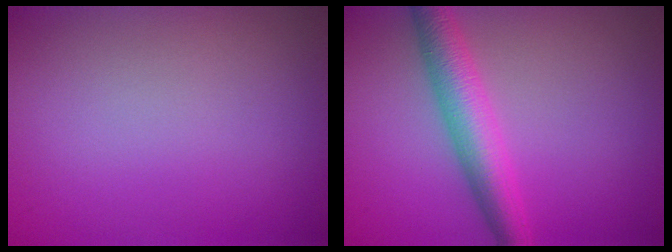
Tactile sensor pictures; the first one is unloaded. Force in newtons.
{"total": 4.8, "press": 4.8, "slide": 0.1}